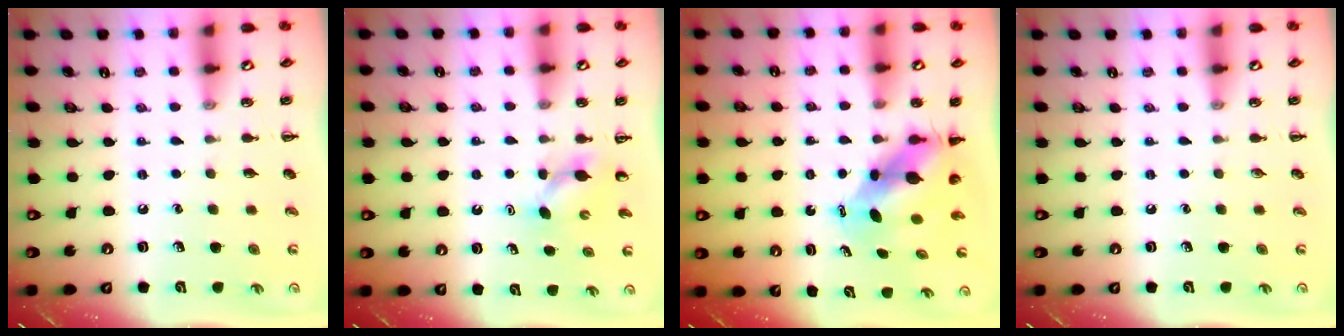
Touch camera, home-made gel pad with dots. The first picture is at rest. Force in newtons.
{"total": 3.9, "press": 3.7, "slide": 1.0}
{"total": 5.7, "press": 5.5, "slide": 1.5}
{"total": 0.0}